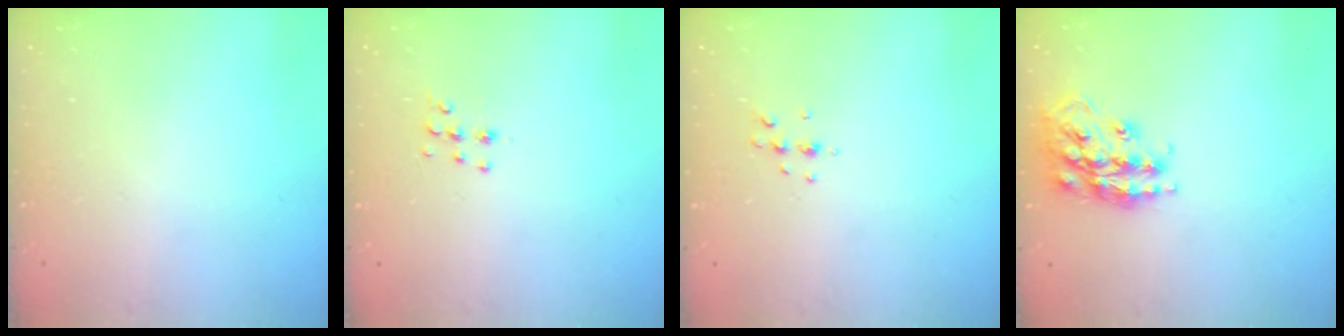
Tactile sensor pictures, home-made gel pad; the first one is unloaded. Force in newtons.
{"total": 7.6, "press": 7.5, "slide": 1.2}
{"total": 4.9, "press": 4.7, "slide": 1.6}
{"total": 17.0, "press": 16.9, "slide": 1.2}